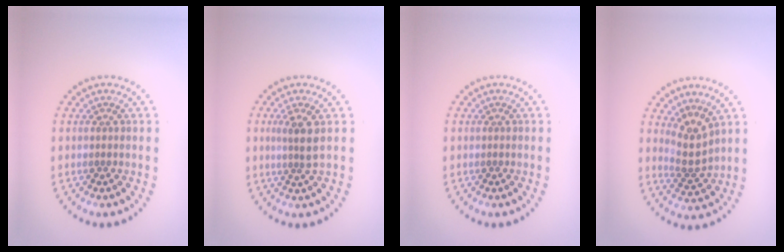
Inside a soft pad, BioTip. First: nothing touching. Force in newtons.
{"total": 2.1, "press": 1.6, "slide": 1.3}
{"total": 0.0}
{"total": 2.6, "press": 1.8, "slide": 1.8}